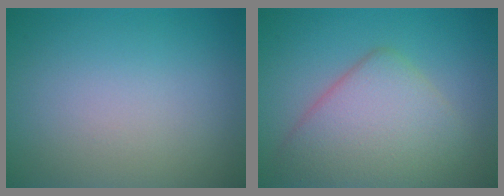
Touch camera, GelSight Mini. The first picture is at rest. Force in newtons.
{"total": 6.3, "press": 6.3, "slide": 0.2}